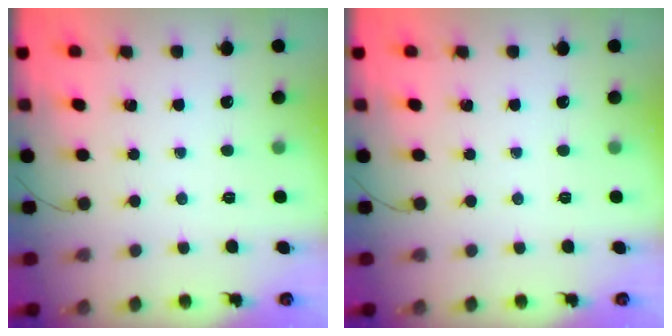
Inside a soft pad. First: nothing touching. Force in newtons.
{"total": 0.0}